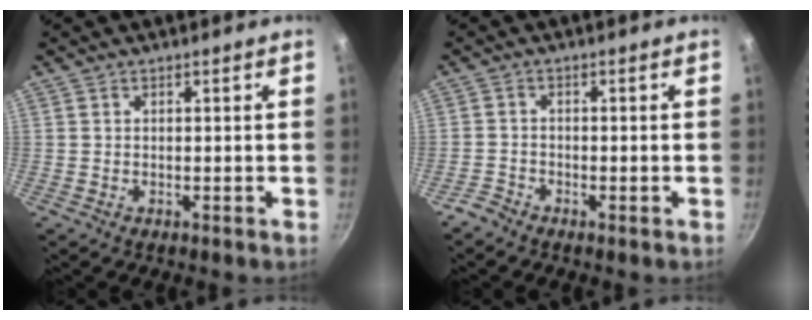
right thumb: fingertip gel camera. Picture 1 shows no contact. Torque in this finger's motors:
{"motor_torque": [0.57, -0.35, 0.26, -0.04, 0.00]}